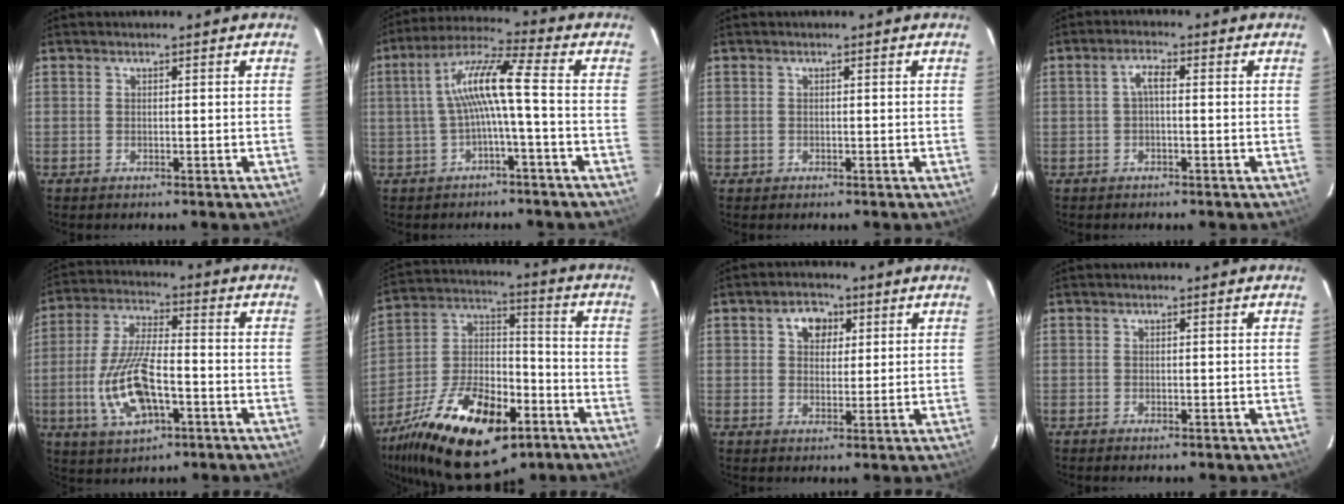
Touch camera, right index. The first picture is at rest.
{"total": 9.0, "force": [-1.2, 0.0, 8.9], "torque": [-0.188, 0.021, -0.020]}
{"total": 0.7, "force": [-0.2, 0.7, 0.0], "torque": [0.004, 0.003, -0.001]}
{"total": 2.4, "force": [-0.2, 0.8, 2.2], "torque": [-0.046, 0.011, -0.003]}
{"total": 13.8, "force": [-4.2, 5.2, 12.0], "torque": [-0.254, -0.003, -0.074]}
{"total": 25.7, "force": [-14.1, 12.0, 17.9], "torque": [-0.348, -0.009, -0.229]}
{"total": 5.1, "force": [2.0, 3.9, 2.7], "torque": [-0.036, 0.016, 0.034]}
{"total": 0.6, "force": [-0.4, 0.3, 0.3], "torque": [-0.006, -0.001, -0.008]}